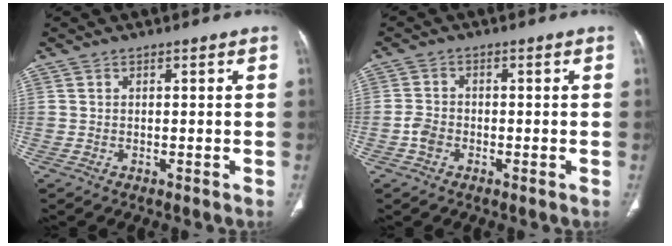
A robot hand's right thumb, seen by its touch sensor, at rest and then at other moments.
{"total": 2.8, "force": [-1.2, 1.9, 1.6], "torque": [-0.031, 0.006, -0.028]}